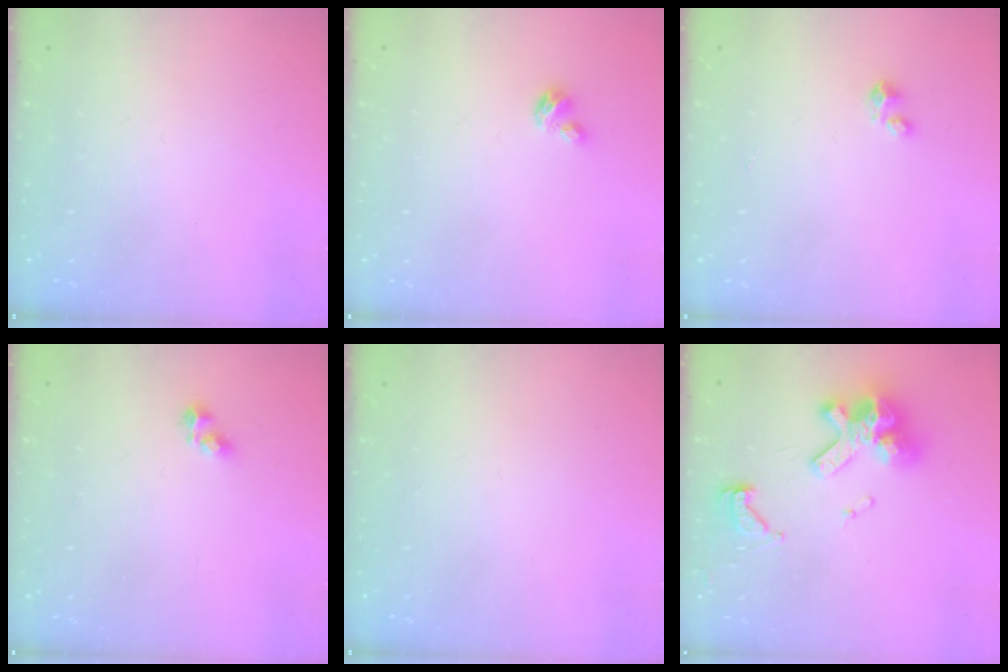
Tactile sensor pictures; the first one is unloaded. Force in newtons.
{"total": 3.2, "press": 3.2, "slide": 0.3}
{"total": 1.6, "press": 1.6, "slide": 0.1}
{"total": 2.7, "press": 2.6, "slide": 0.3}
{"total": 0.0}
{"total": 14.7, "press": 14.6, "slide": 1.7}